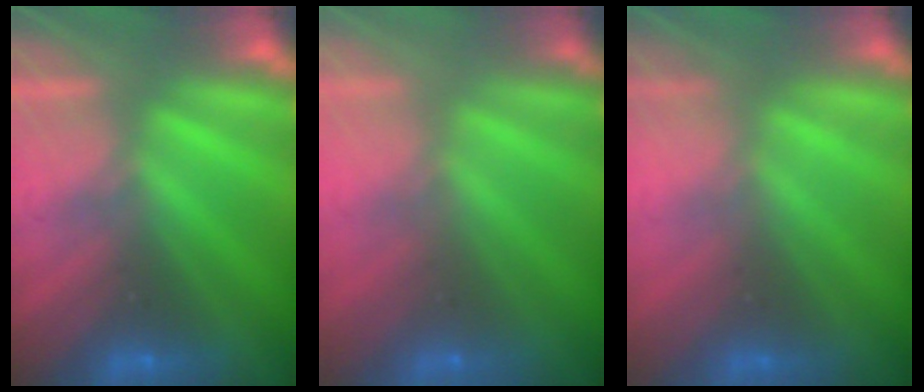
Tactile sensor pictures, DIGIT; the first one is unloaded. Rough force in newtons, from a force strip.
{"total": 7.0}
{"total": 2.4}